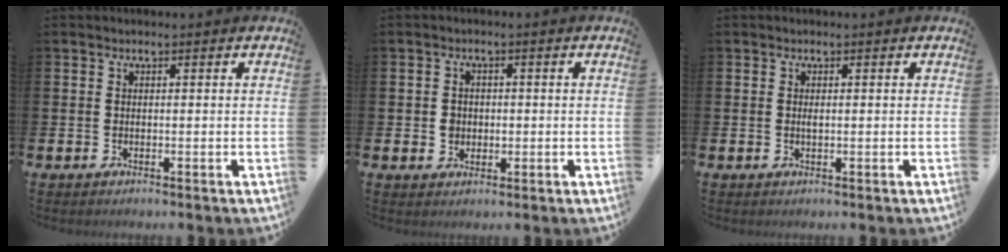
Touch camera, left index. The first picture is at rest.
{"total": 2.1, "force": [0.0, 2.0, 0.7], "torque": [-0.002, 0.003, -0.006]}
{"total": 0.5, "force": [0.1, 0.2, 0.5], "torque": [-0.018, 0.003, 0.004]}